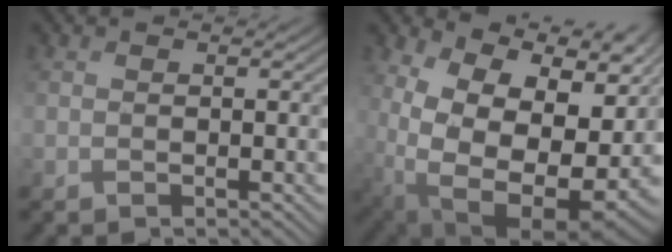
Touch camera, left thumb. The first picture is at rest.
{"total": 18.1, "force": [-0.3, 11.6, 13.9], "torque": [-0.221, -0.027, 0.040]}